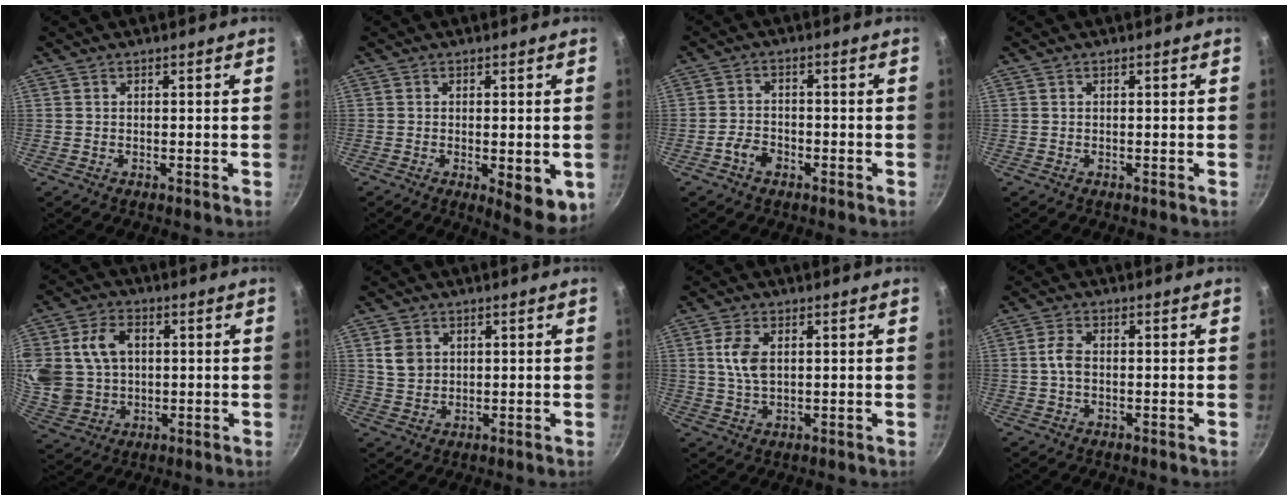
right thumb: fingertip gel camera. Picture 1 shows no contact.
{"total": 8.2, "force": [-1.8, 2.9, 7.4], "torque": [-0.085, -0.006, -0.017]}
{"total": 3.7, "force": [-2.1, 2.4, 1.9], "torque": [-0.033, 0.024, -0.041]}
{"total": 0.0}
{"total": 19.0, "force": [2.9, 15.1, 11.2], "torque": [-0.238, 0.021, 0.066]}
{"total": 4.9, "force": [1.4, 4.0, 2.3], "torque": [-0.027, 0.001, 0.029]}
{"total": 5.9, "force": [1.3, 3.3, 4.7], "torque": [-0.089, 0.001, 0.024]}
{"total": 3.3, "force": [-0.2, 2.1, 2.6], "torque": [-0.055, 0.012, -0.008]}